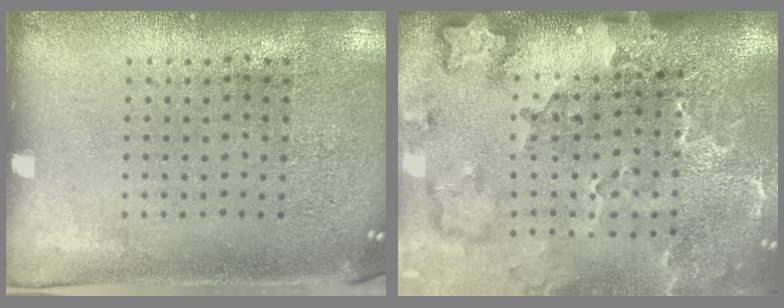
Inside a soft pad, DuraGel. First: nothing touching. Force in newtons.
{"total": 3.5, "press": 2.4, "slide": 2.5}